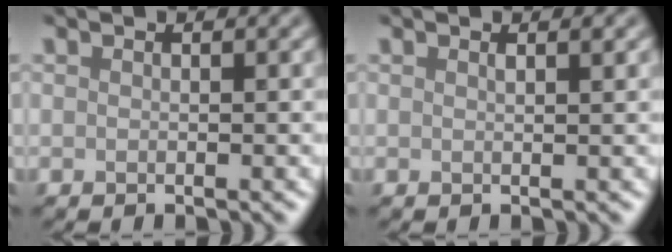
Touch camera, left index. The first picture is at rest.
{"total": 0.7, "force": [0.5, 0.1, 0.6], "torque": [-0.007, 0.000, 0.006]}